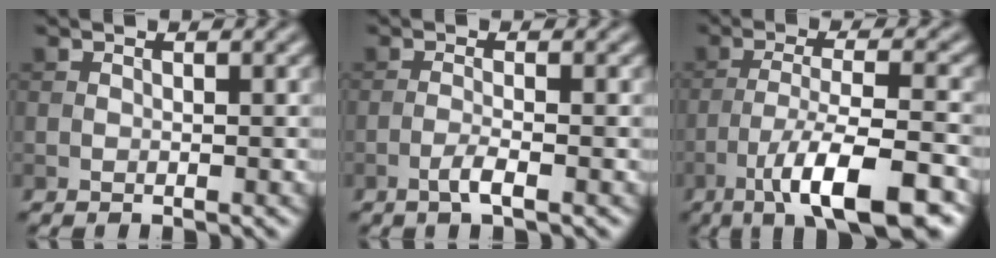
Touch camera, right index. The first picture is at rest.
{"total": 1.8, "force": [-0.9, 0.3, 1.6], "torque": [-0.030, 0.005, -0.022]}
{"total": 9.9, "force": [-5.4, 2.1, 8.0], "torque": [-0.126, 0.004, -0.090]}